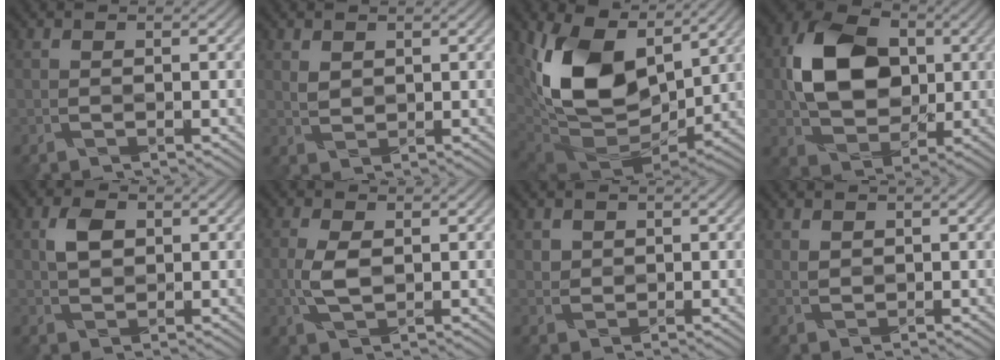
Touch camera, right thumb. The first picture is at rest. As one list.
[{"total": 1.2, "force": [1.0, 0.6, 0.1], "torque": [-0.009, -0.006, 0.027]}, {"total": 15.5, "force": [5.1, 9.9, 10.8], "torque": [-0.221, -0.002, 0.102]}, {"total": 10.4, "force": [1.6, 7.7, 6.7], "torque": [-0.147, 0.013, 0.026]}, {"total": 2.9, "force": [1.0, 2.0, 1.9], "torque": [-0.043, 0.001, 0.021]}, {"total": 2.9, "force": [0.0, 1.4, 2.5], "torque": [-0.067, -0.003, 0.004]}, {"total": 1.4, "force": [1.0, 0.9, -0.3], "torque": [0.003, -0.007, 0.025]}, {"total": 0.7, "force": [0.6, 0.2, -0.3], "torque": [0.001, -0.005, 0.018]}]